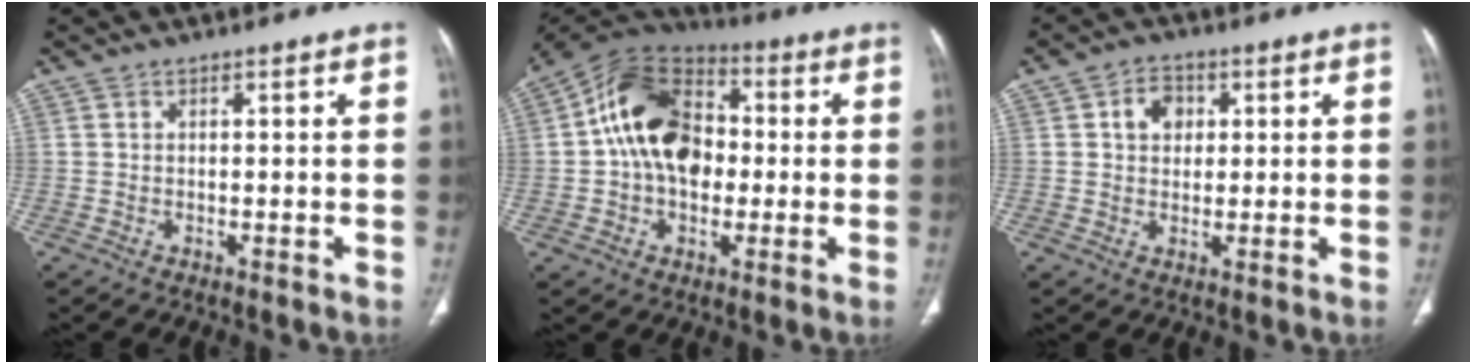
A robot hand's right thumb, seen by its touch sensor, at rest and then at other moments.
{"total": 17.2, "force": [0.6, 12.3, 12.0], "torque": [-0.174, 0.032, -0.002]}
{"total": 5.1, "force": [1.3, 4.0, 2.8], "torque": [-0.024, 0.004, 0.019]}